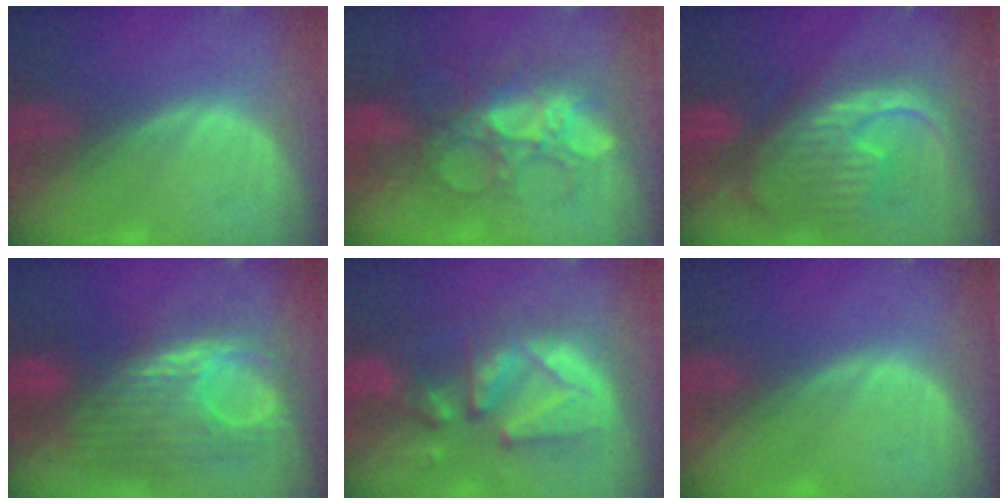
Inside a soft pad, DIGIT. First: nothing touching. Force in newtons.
{"total": 8.8, "press": 8.6, "slide": 1.6}
{"total": 12.5, "press": 10.7, "slide": 6.5}
{"total": 11.5, "press": 10.4, "slide": 4.9}
{"total": 11.2, "press": 10.7, "slide": 3.2}
{"total": 0.0}